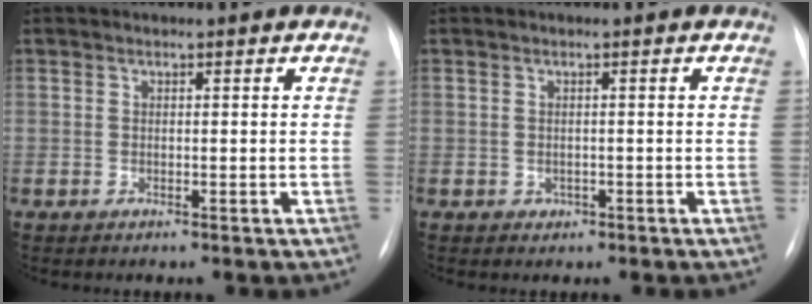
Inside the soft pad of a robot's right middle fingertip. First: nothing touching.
{"total": 1.1, "force": [-0.4, 1.0, 0.3], "torque": [-0.003, 0.002, -0.003]}